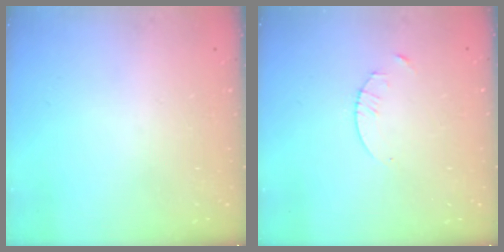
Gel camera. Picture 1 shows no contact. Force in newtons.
{"total": 1.3, "press": 1.3, "slide": 0.2}